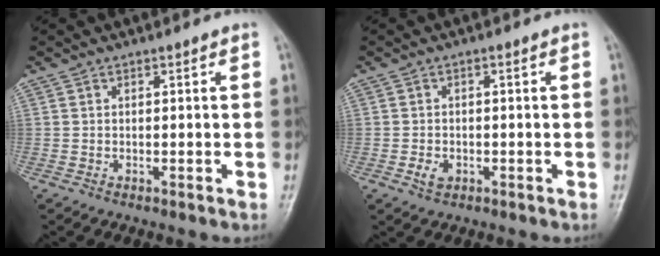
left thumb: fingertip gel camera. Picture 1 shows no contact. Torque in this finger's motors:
{"motor_torque": [-0.19, -0.17, -0.22, -0.22, 0.00]}